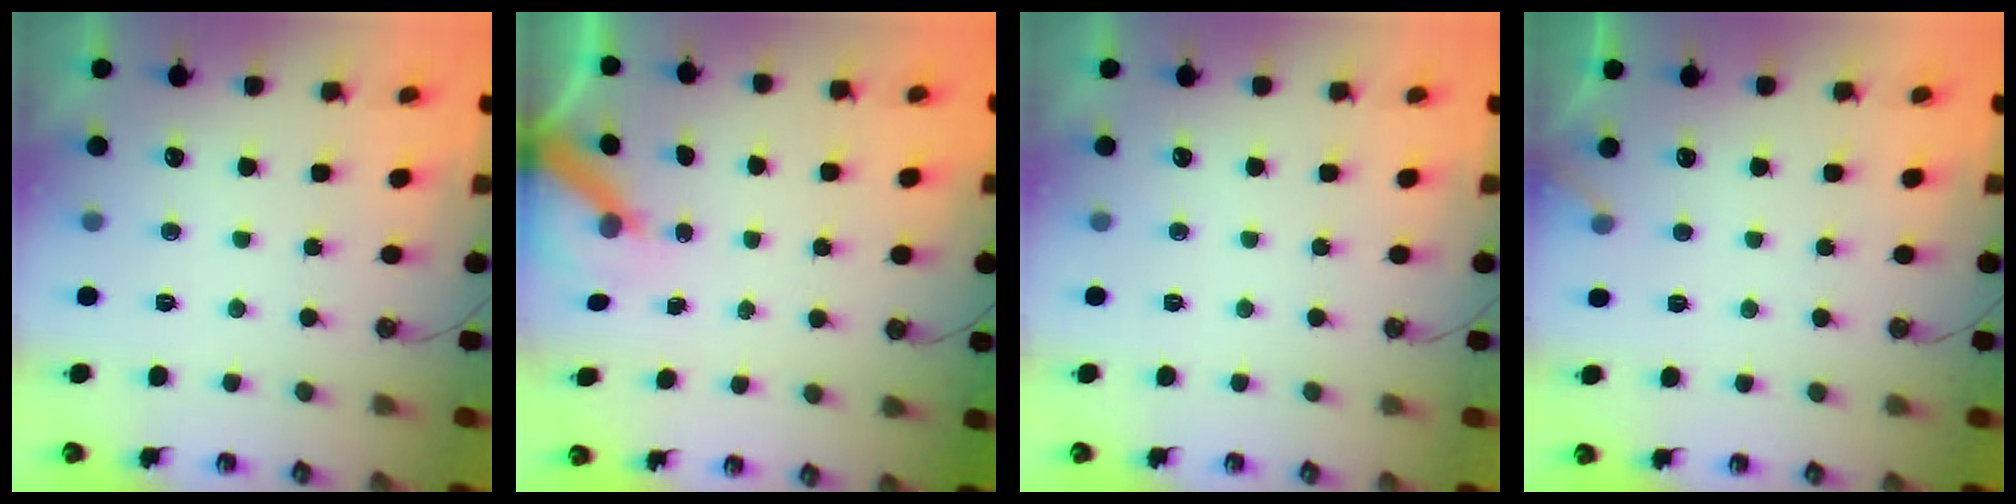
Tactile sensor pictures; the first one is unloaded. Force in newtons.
{"total": 6.5, "press": 6.5, "slide": 0.7}
{"total": 0.0}
{"total": 4.6, "press": 4.6, "slide": 0.4}